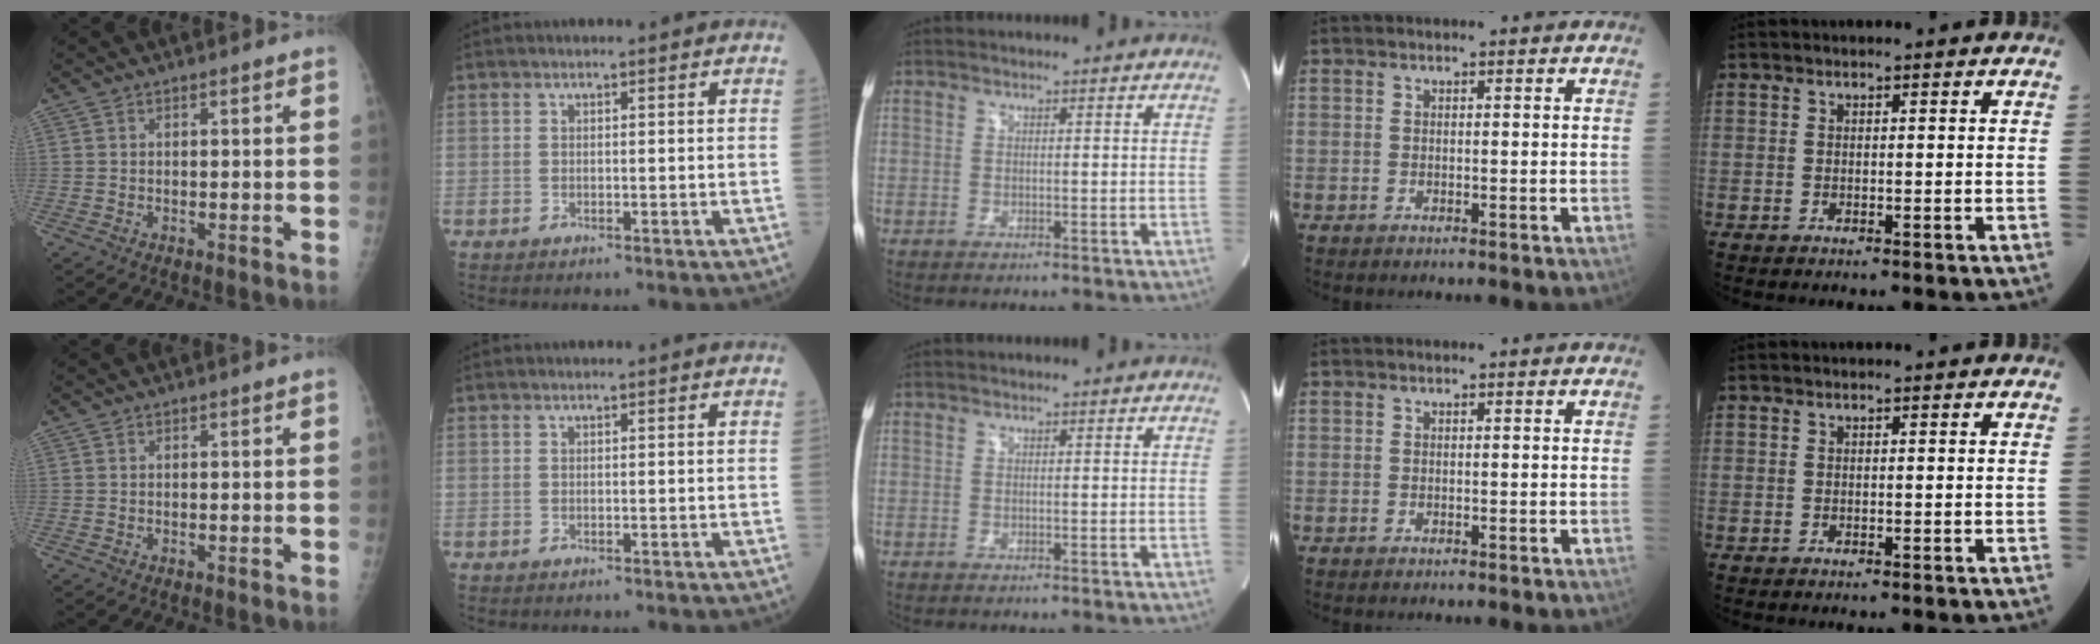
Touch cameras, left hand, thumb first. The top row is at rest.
{}